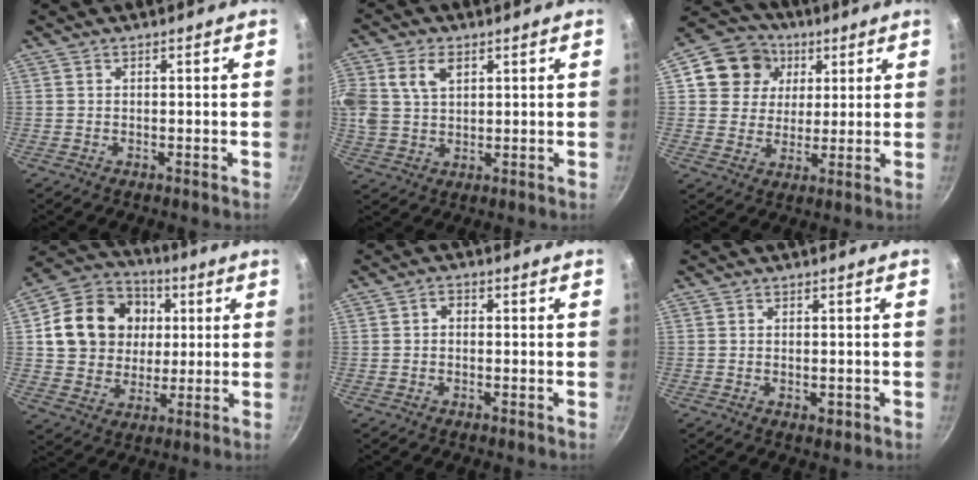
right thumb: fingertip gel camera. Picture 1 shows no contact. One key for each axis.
{"total": 12.4, "fx": 4.3, "fy": 8.9, "fz": 7.5, "tx": -0.168, "ty": 0.016, "tz": 0.081}
{"total": 12.0, "fx": 4.1, "fy": 10.4, "fz": 4.3, "tx": -0.046, "ty": 0.006, "tz": 0.060}
{"total": 17.8, "fx": 3.2, "fy": 15.1, "fz": 8.8, "tx": -0.137, "ty": 0.016, "tz": 0.053}
{"total": 1.9, "fx": -0.1, "fy": 1.4, "fz": 1.2, "tx": -0.017, "ty": 0.008, "tz": -0.004}
{"total": 2.0, "fx": -0.5, "fy": 1.2, "fz": 1.6, "tx": -0.022, "ty": -0.003, "tz": -0.008}